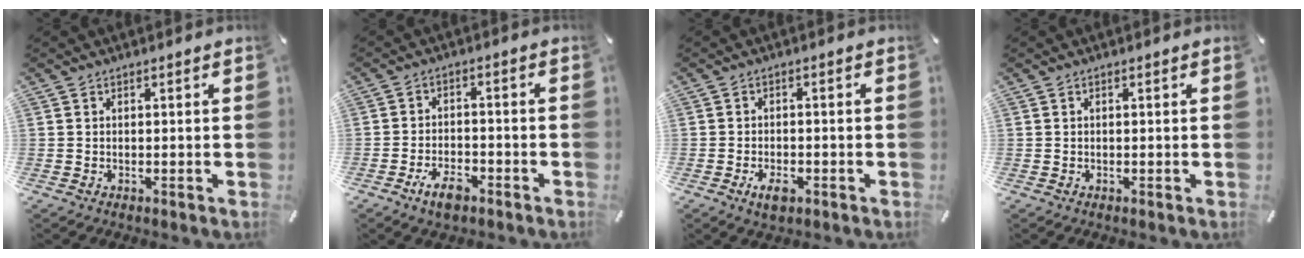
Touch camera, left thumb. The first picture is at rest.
{"total": 5.8, "force": [-3.7, 2.7, 3.6], "torque": [-0.073, 0.017, -0.068]}
{"total": 4.0, "force": [-2.0, 2.1, 2.8], "torque": [-0.057, 0.005, -0.036]}
{"total": 0.0}